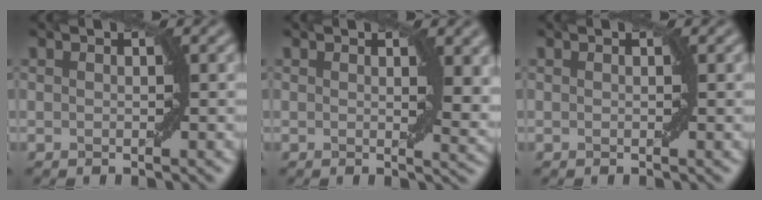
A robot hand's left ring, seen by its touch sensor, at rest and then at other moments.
{"total": 2.7, "force": [1.1, 0.9, 2.3], "torque": [-0.028, -0.007, 0.020]}
{"total": 0.0}